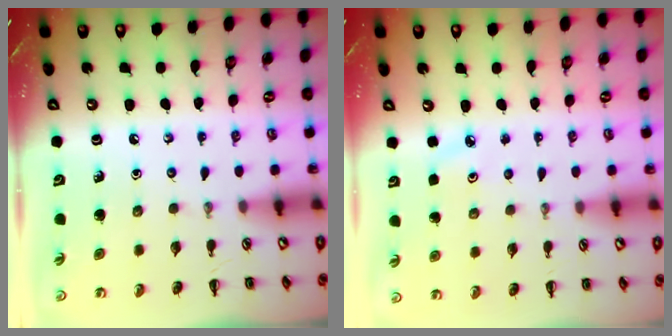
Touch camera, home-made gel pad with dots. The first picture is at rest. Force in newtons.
{"total": 4.6, "press": 4.4, "slide": 1.3}